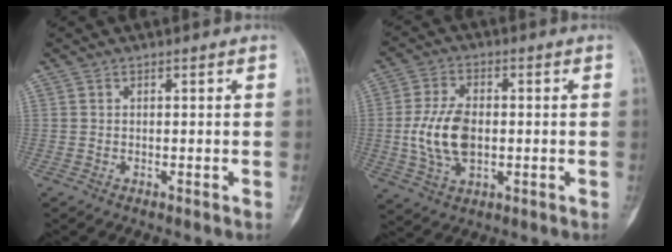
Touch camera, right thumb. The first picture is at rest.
{"total": 10.7, "force": [-0.6, 6.3, 8.6], "torque": [-0.168, 0.005, -0.007]}